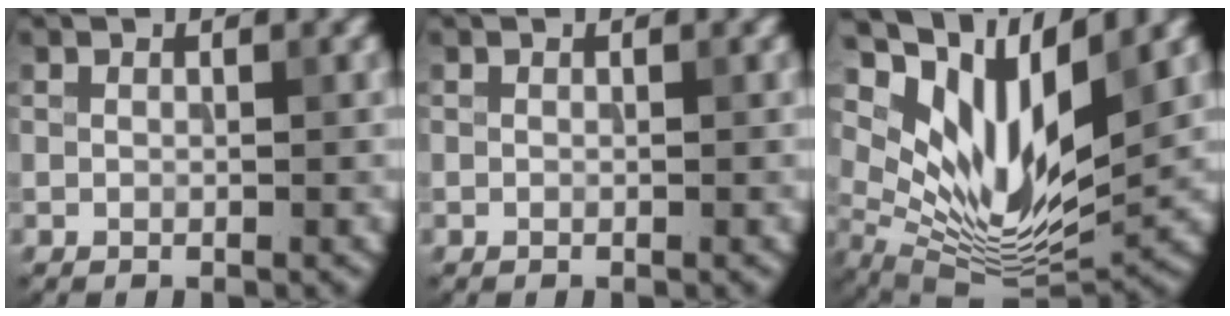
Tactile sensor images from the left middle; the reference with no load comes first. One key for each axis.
{"total": 0.0}
{"total": 11.0, "fx": 4.8, "fy": 4.3, "fz": 8.9, "tx": -0.166, "ty": -0.013, "tz": 0.099}